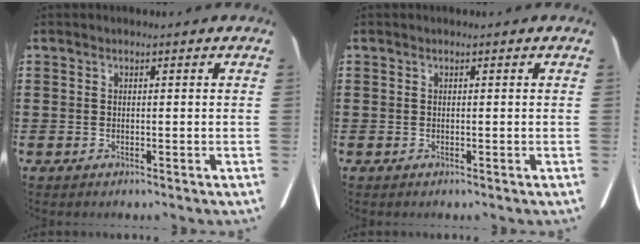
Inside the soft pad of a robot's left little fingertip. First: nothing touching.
{"total": 0.0}